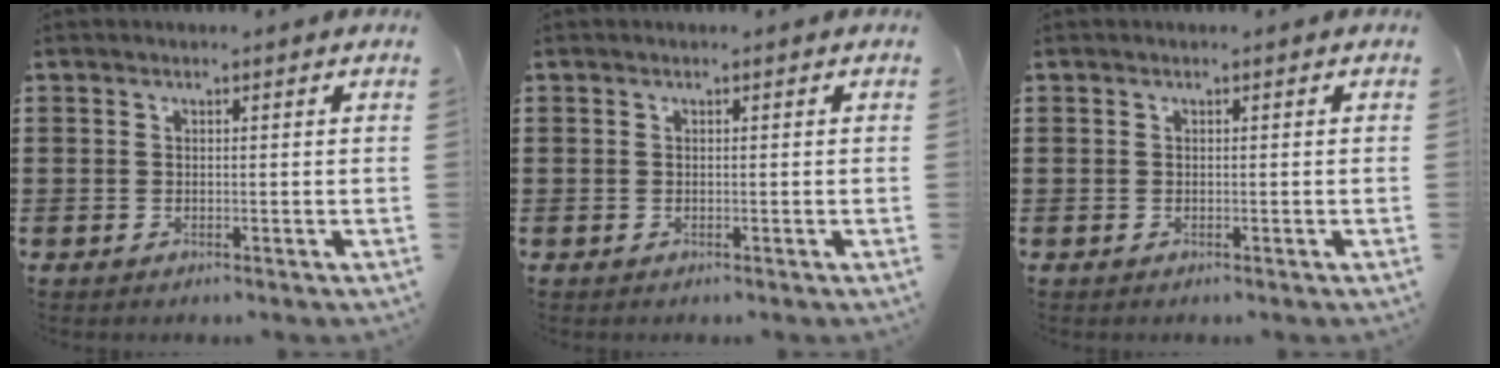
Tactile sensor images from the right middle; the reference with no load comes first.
{"total": 0.0}
{"total": 0.0}